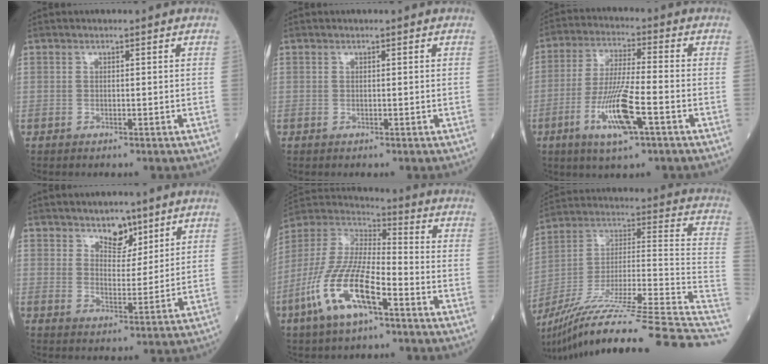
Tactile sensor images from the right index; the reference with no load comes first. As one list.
[{"total": 0.0}, {"total": 11.2, "force": [-4.5, 1.0, 10.1], "torque": [-0.198, -0.015, -0.083]}, {"total": 4.9, "force": [3.6, 2.5, 2.1], "torque": [-0.027, -0.003, 0.062]}, {"total": 15.2, "force": [-6.9, 4.3, 12.8], "torque": [-0.278, -0.006, -0.132]}, {"total": 31.9, "force": [-24.3, -0.1, 20.7], "torque": [-0.267, -0.012, -0.385]}]